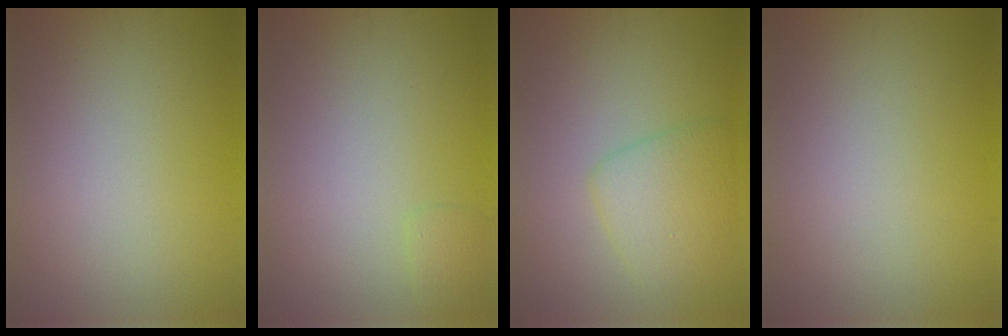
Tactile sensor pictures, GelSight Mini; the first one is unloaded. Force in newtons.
{"total": 0.9, "press": 0.9, "slide": 0.1}
{"total": 3.4, "press": 3.4, "slide": 0.2}
{"total": 0.0}